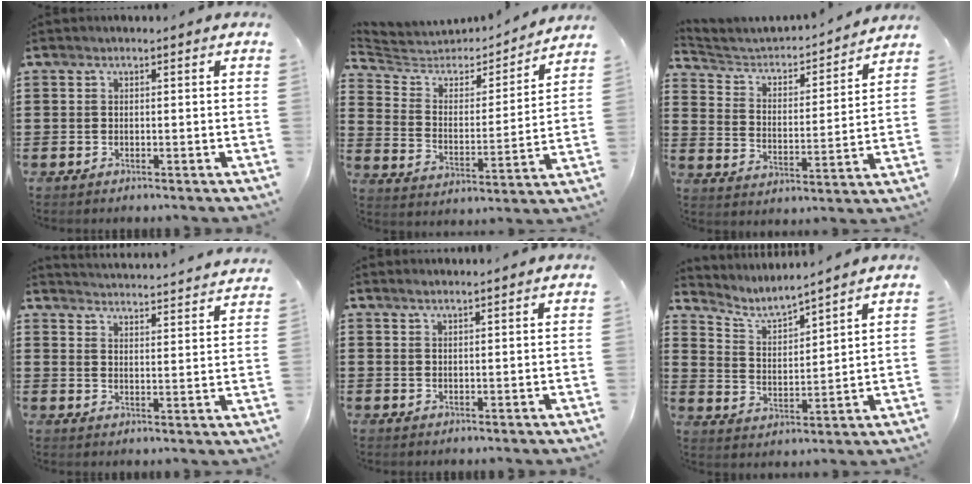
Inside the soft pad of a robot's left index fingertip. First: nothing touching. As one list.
[{"total": 4.7, "force": [4.2, 1.9, 0.7], "torque": [-0.045, -0.032, 0.066]}, {"total": 3.1, "force": [2.8, 1.2, 0.7], "torque": [-0.038, -0.030, 0.037]}, {"total": 3.8, "force": [3.7, -0.9, -0.3], "torque": [-0.014, -0.036, 0.060]}, {"total": 1.2, "force": [1.1, -0.1, 0.3], "torque": [-0.008, 0.001, 0.021]}, {"total": 4.6, "force": [4.3, 0.4, 1.4], "torque": [-0.051, -0.027, 0.070]}]